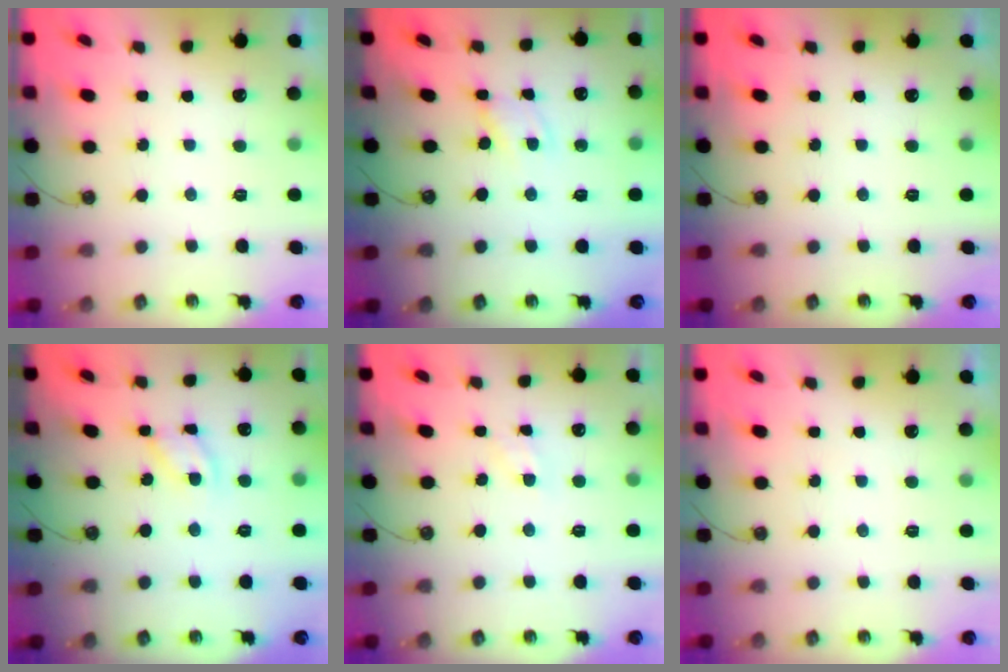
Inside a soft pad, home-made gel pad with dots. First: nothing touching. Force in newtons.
{"total": 1.1, "press": 1.1, "slide": 0.1}
{"total": 0.0}
{"total": 8.1, "press": 8.1, "slide": 0.4}
{"total": 4.8, "press": 4.8, "slide": 0.6}
{"total": 0.0}